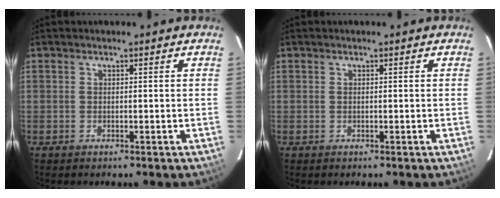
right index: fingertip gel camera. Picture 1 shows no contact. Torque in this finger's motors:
{"motor_torque": [-0.03, 0.03, 0.02, 0.00]}